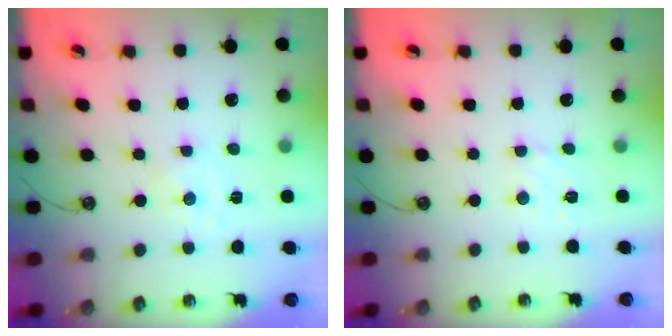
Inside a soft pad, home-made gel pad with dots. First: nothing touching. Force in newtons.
{"total": 2.9, "press": 2.9, "slide": 0.5}